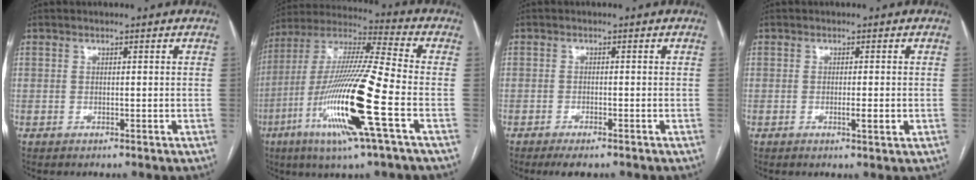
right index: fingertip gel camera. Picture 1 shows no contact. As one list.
[{"total": 20.8, "force": [-6.9, 0.4, 19.6], "torque": [-0.408, -0.028, -0.137]}, {"total": 3.2, "force": [-2.4, 0.8, 1.9], "torque": [-0.028, -0.005, -0.036]}, {"total": 2.2, "force": [-0.5, 0.2, 2.2], "torque": [-0.036, -0.004, -0.007]}]